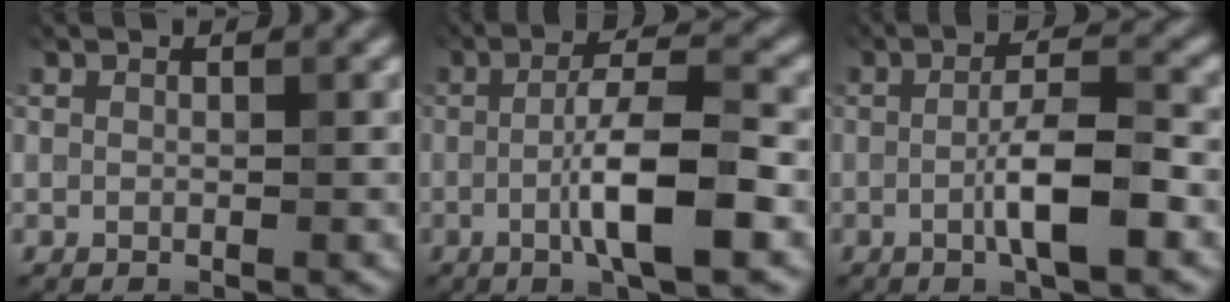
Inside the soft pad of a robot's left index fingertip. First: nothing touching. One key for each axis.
{"total": 6.9, "fx": -1.8, "fy": 0.9, "fz": 6.5, "tx": -0.113, "ty": 0.015, "tz": -0.038}
{"total": 5.1, "fx": -1.4, "fy": 0.7, "fz": 4.8, "tx": -0.087, "ty": 0.012, "tz": -0.029}